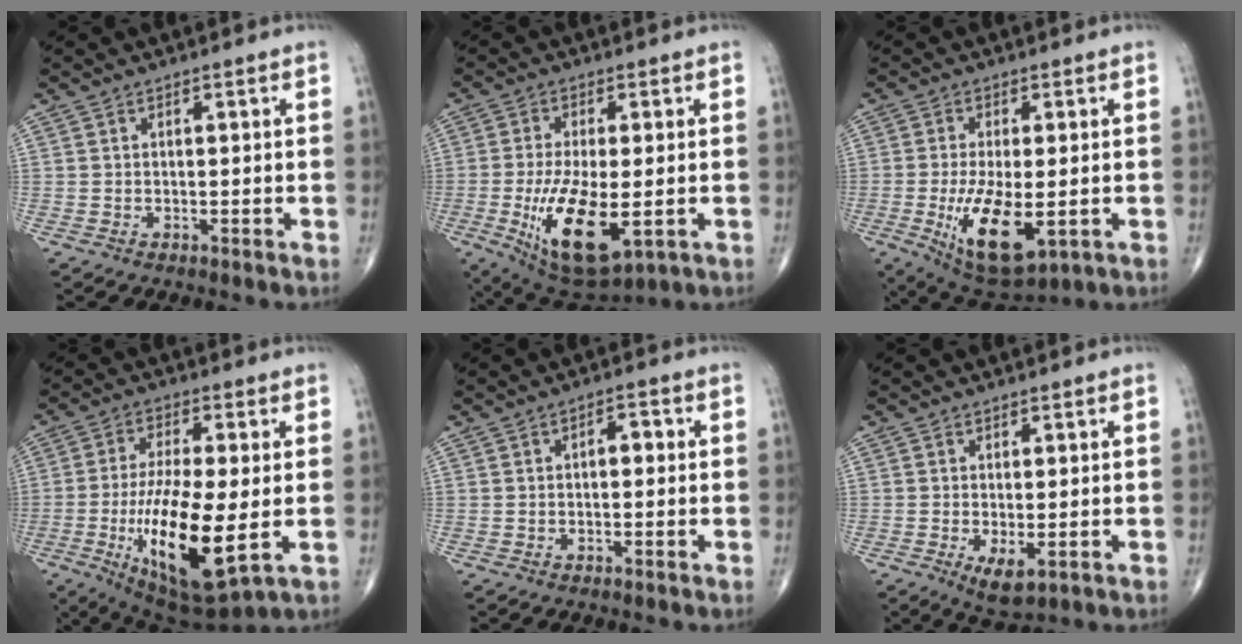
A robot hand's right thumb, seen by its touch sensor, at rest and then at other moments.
{"total": 15.0, "force": [-3.6, 6.1, 13.2], "torque": [-0.243, -0.020, -0.044]}
{"total": 12.9, "force": [-3.0, 5.3, 11.3], "torque": [-0.201, -0.021, -0.036]}
{"total": 18.8, "force": [-3.6, 5.9, 17.5], "torque": [-0.327, -0.020, -0.047]}
{"total": 2.8, "force": [0.2, 1.5, 2.3], "torque": [-0.025, 0.013, -0.002]}
{"total": 4.6, "force": [-1.2, 2.0, 4.0], "torque": [-0.069, -0.013, -0.013]}